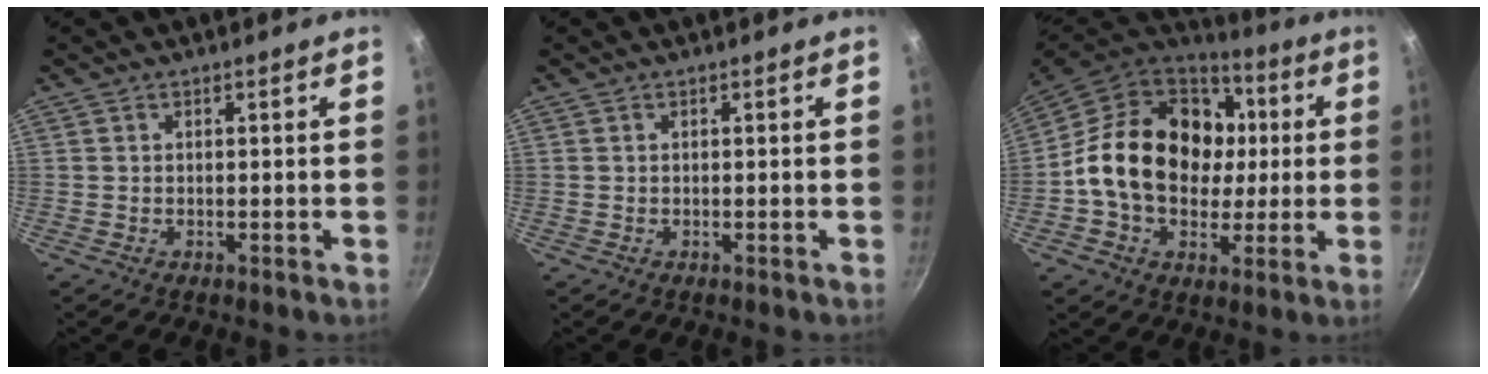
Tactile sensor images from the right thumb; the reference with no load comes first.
{"total": 0.0}
{"total": 24.0, "force": [1.8, 18.2, 15.5], "torque": [-0.245, 0.028, 0.028]}